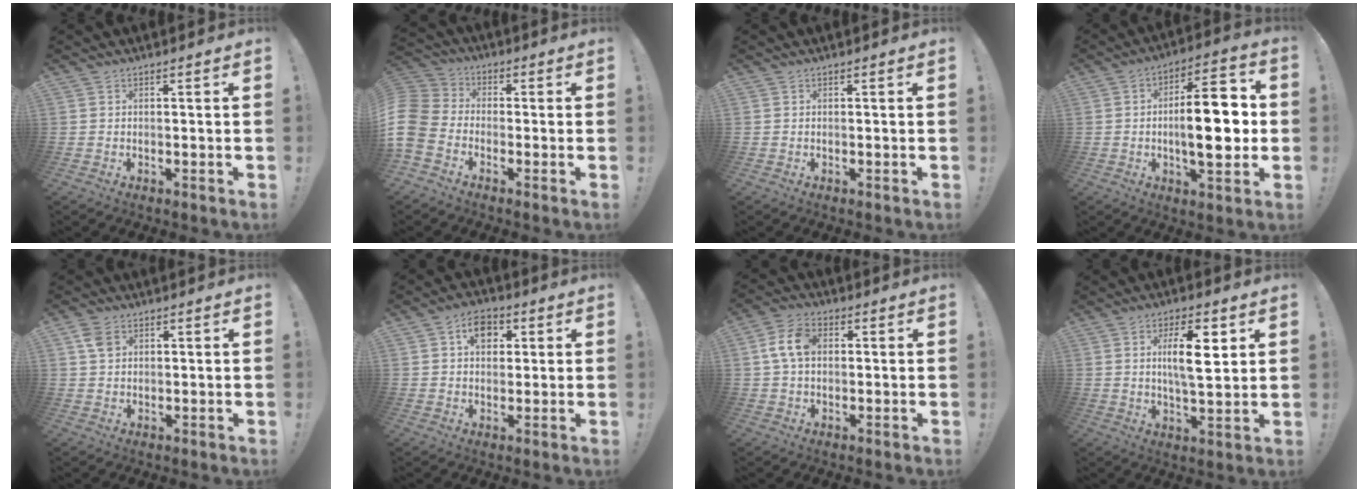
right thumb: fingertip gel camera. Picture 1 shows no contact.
{"total": 9.6, "force": [-4.7, 6.8, 5.0], "torque": [-0.120, 0.031, -0.086]}
{"total": 0.0}
{"total": 17.1, "force": [-1.0, 6.3, 15.9], "torque": [-0.250, 0.006, -0.022]}
{"total": 4.0, "force": [1.6, 2.8, 2.3], "torque": [-0.031, -0.003, 0.031]}
{"total": 7.5, "force": [2.4, 5.5, 4.4], "torque": [-0.057, 0.003, 0.041]}
{"total": 8.6, "force": [1.2, 5.8, 6.3], "torque": [-0.129, 0.015, 0.026]}
{"total": 10.7, "force": [3.1, 3.1, 9.7], "torque": [-0.151, -0.005, 0.048]}